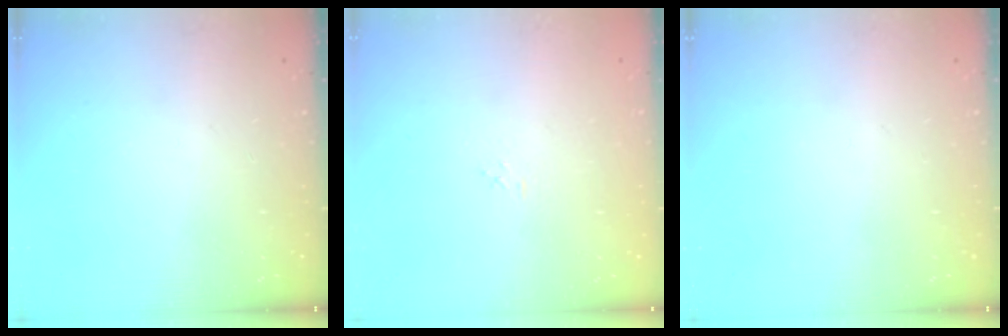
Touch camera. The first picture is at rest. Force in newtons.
{"total": 2.9, "press": 2.9, "slide": 0.3}
{"total": 0.0}